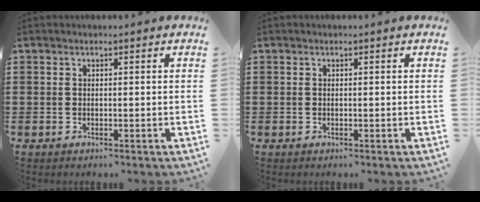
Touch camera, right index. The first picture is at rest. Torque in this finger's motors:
{"motor_torque": [1.17, 0.97, -0.01, -0.01]}